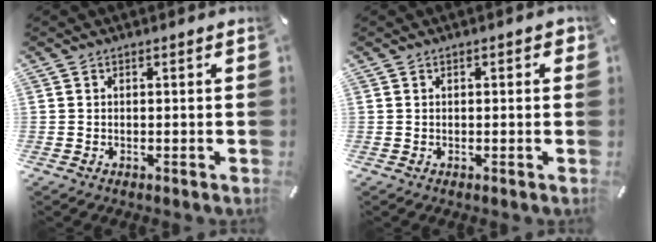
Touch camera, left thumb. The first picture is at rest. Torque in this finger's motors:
{"motor_torque": [0.02, -0.14, 0.05, 0.09, -0.02]}